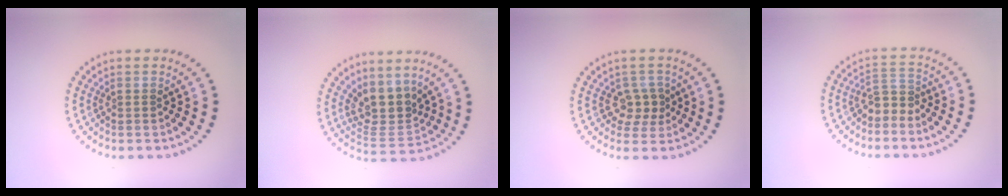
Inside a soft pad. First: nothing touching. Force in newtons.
{"total": 3.8, "press": 3.0, "slide": 2.4}
{"total": 2.2, "press": 2.0, "slide": 1.1}
{"total": 1.9, "press": 1.5, "slide": 1.3}